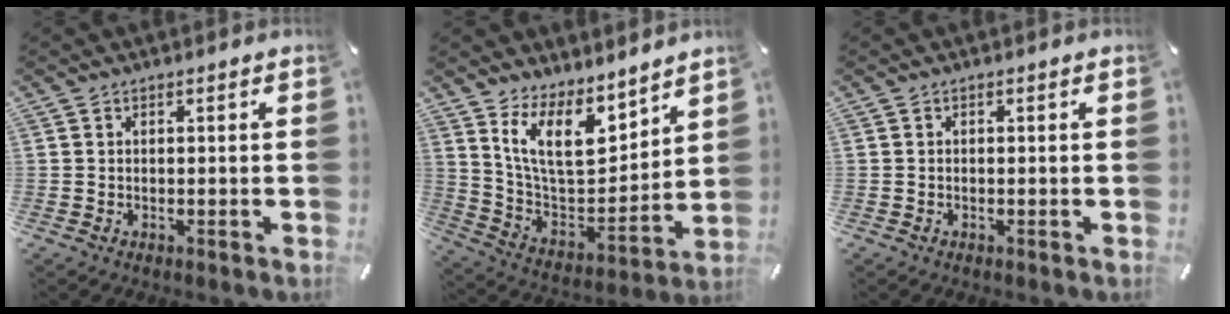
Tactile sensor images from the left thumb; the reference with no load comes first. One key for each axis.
{"total": 15.4, "fx": 9.6, "fy": 8.0, "fz": 9.0, "tx": -0.177, "ty": -0.063, "tz": 0.175}
{"total": 0.0}